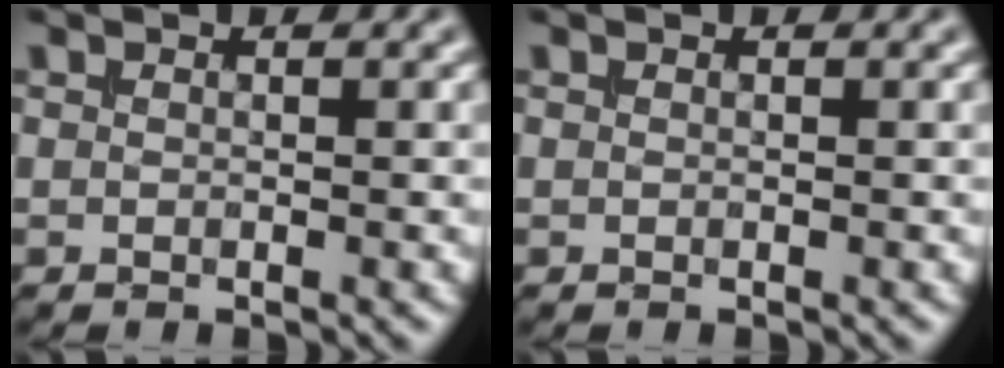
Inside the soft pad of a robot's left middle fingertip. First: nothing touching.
{"total": 0.0}